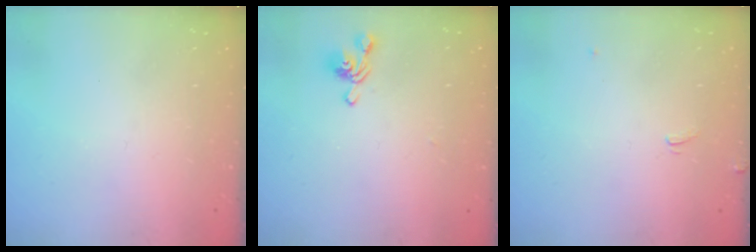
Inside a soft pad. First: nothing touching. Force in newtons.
{"total": 2.7, "press": 2.6, "slide": 0.6}
{"total": 2.7, "press": 2.7, "slide": 0.3}